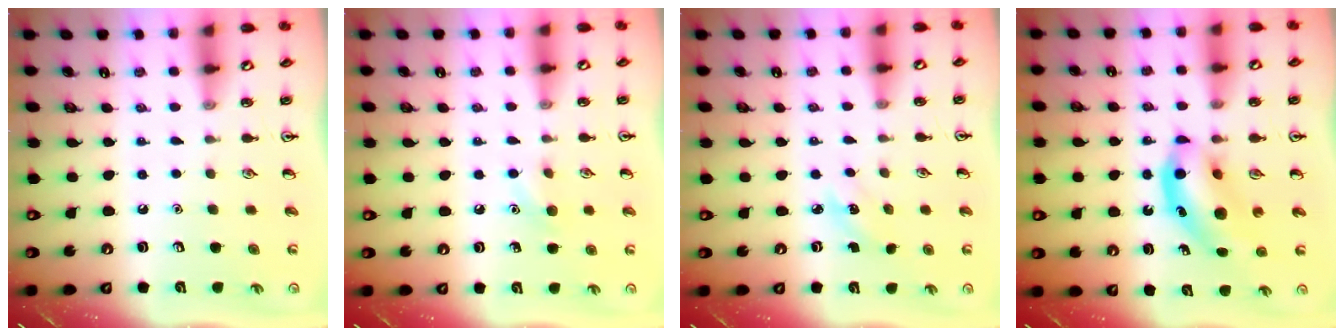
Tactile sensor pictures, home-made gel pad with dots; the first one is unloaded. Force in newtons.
{"total": 6.0, "press": 5.8, "slide": 1.8}
{"total": 2.7, "press": 2.5, "slide": 1.0}
{"total": 10.7, "press": 10.2, "slide": 3.1}